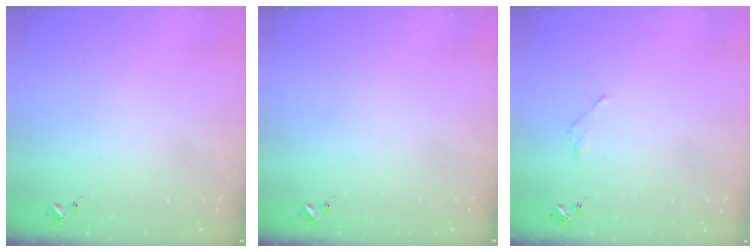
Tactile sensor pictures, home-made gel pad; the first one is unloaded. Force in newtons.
{"total": 0.0}
{"total": 2.1, "press": 2.1, "slide": 0.2}